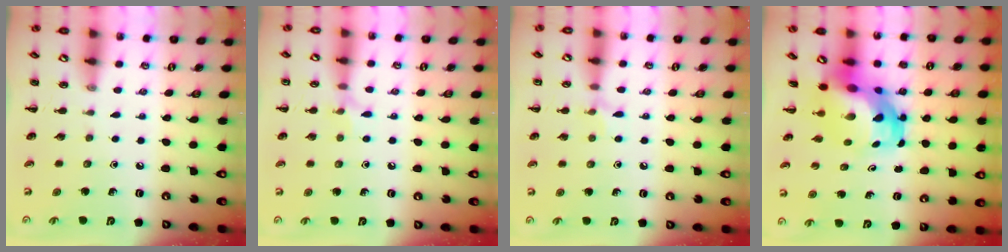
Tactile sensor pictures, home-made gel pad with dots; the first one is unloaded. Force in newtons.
{"total": 4.9, "press": 4.7, "slide": 1.3}
{"total": 5.1, "press": 4.8, "slide": 1.7}
{"total": 7.1, "press": 6.9, "slide": 1.9}